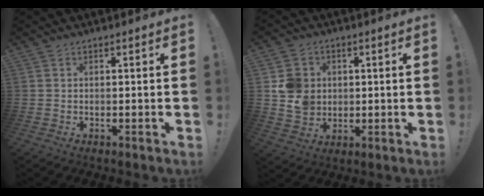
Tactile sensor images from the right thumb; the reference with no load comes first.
{"total": 9.8, "force": [1.9, 8.9, 3.6], "torque": [-0.050, -0.010, 0.041]}